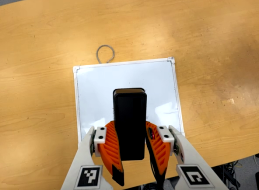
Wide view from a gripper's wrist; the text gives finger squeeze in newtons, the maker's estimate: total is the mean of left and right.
{"total": 7.9, "left": 6.8, "right": 9.1}